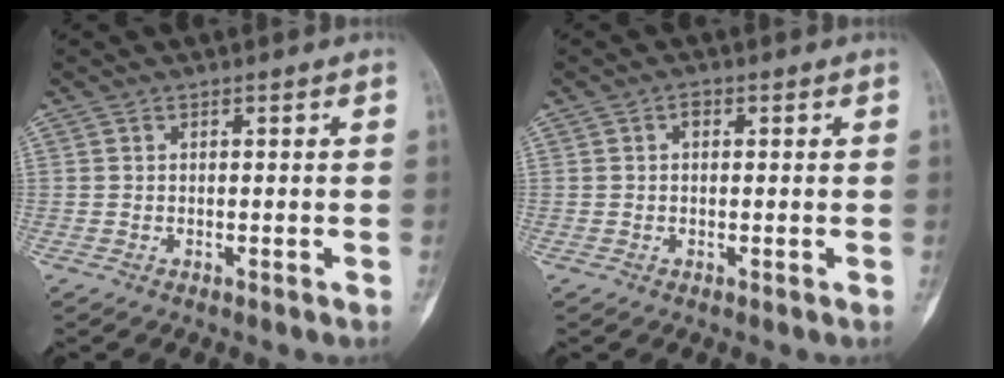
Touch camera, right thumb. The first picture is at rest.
{"total": 1.1, "force": [0.2, 0.8, 0.8], "torque": [-0.006, 0.004, 0.000]}